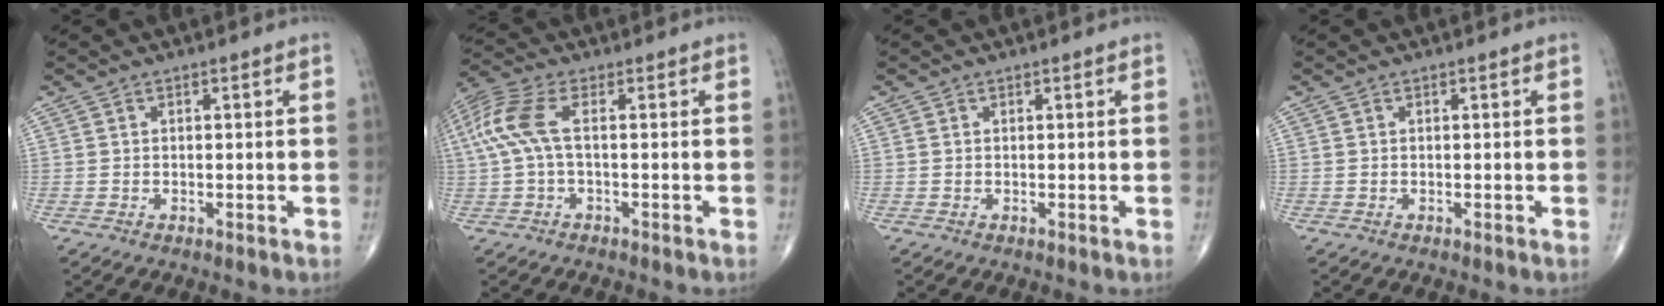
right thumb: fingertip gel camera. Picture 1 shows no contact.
{"total": 8.2, "force": [0.6, 3.2, 7.6], "torque": [-0.202, 0.027, 0.009]}
{"total": 0.0}
{"total": 0.0}